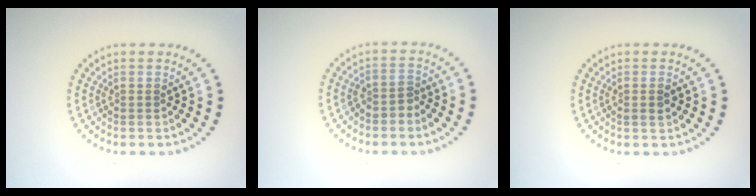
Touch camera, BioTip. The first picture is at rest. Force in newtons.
{"total": 1.3, "press": 1.1, "slide": 0.7}
{"total": 1.1, "press": 1.0, "slide": 0.5}